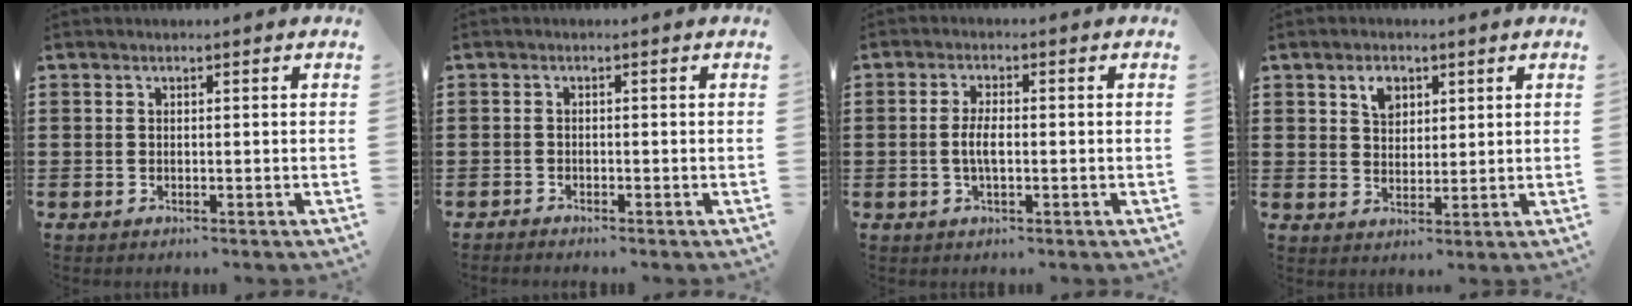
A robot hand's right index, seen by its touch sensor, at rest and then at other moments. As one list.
[{"total": 0.9, "force": [-0.9, 0.2, -0.1], "torque": [0.000, 0.004, -0.020]}, {"total": 3.5, "force": [-0.4, 1.0, 3.3], "torque": [-0.068, -0.004, -0.009]}, {"total": 3.5, "force": [1.9, 2.4, 1.8], "torque": [-0.037, 0.004, 0.032]}]